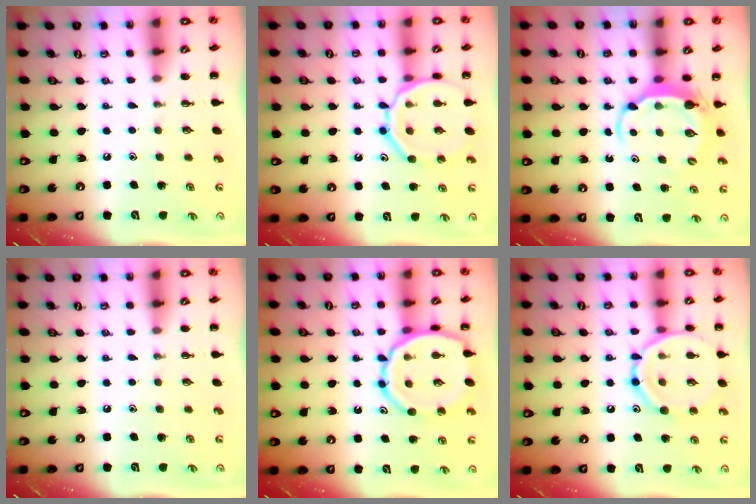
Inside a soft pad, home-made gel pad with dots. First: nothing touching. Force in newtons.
{"total": 15.7, "press": 15.7, "slide": 1.3}
{"total": 5.3, "press": 5.2, "slide": 0.9}
{"total": 0.0}
{"total": 13.8, "press": 13.8, "slide": 1.4}
{"total": 14.8, "press": 14.7, "slide": 1.4}